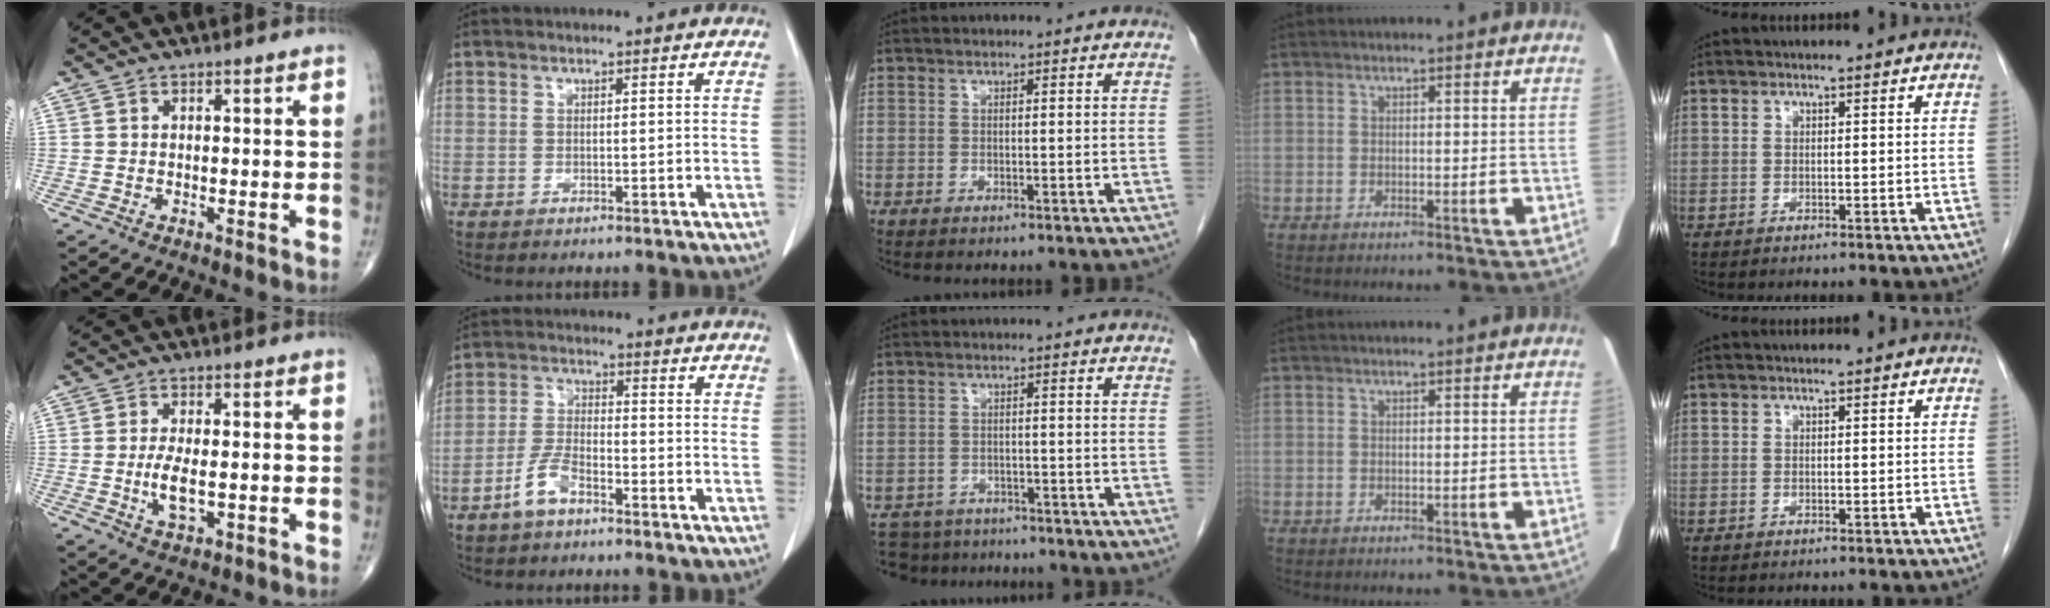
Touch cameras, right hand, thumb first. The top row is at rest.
{"thumb": {"total": 4.8, "force": [-0.8, 1.9, 4.4], "torque": [-0.092, -0.009, -0.013]}, "index": {"total": 5.2, "force": [-3.5, 1.9, 3.3], "torque": [-0.075, 0.004, -0.067]}, "middle": {"total": 5.3, "force": [-4.7, 2.4, -0.5], "torque": [0.013, 0.006, -0.072]}}